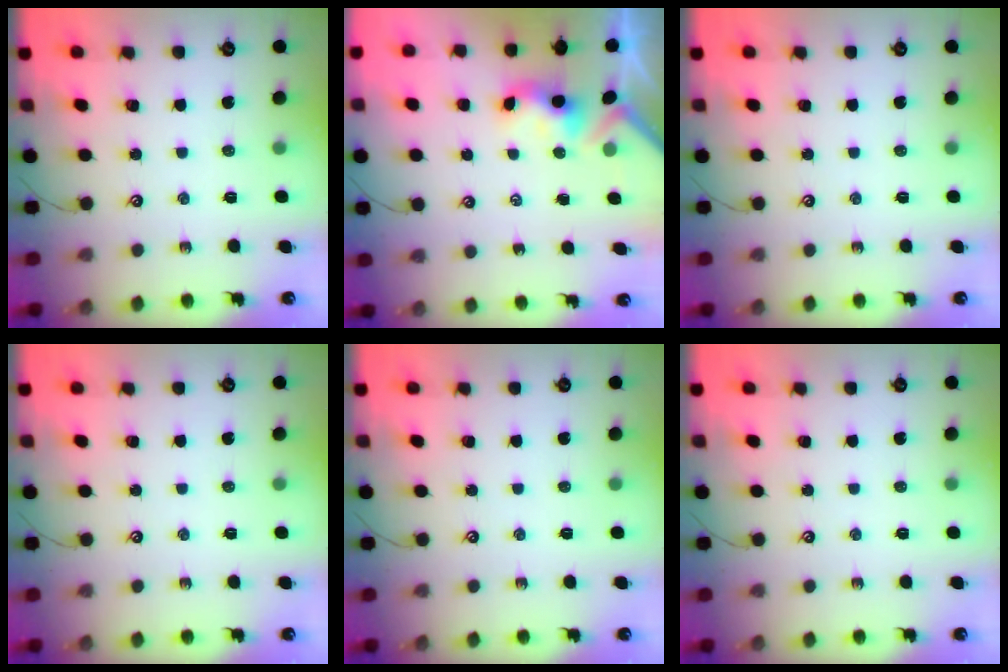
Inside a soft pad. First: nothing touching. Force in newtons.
{"total": 3.7, "press": 3.7, "slide": 0.3}
{"total": 0.0}
{"total": 0.0}
{"total": 0.0}
{"total": 0.0}